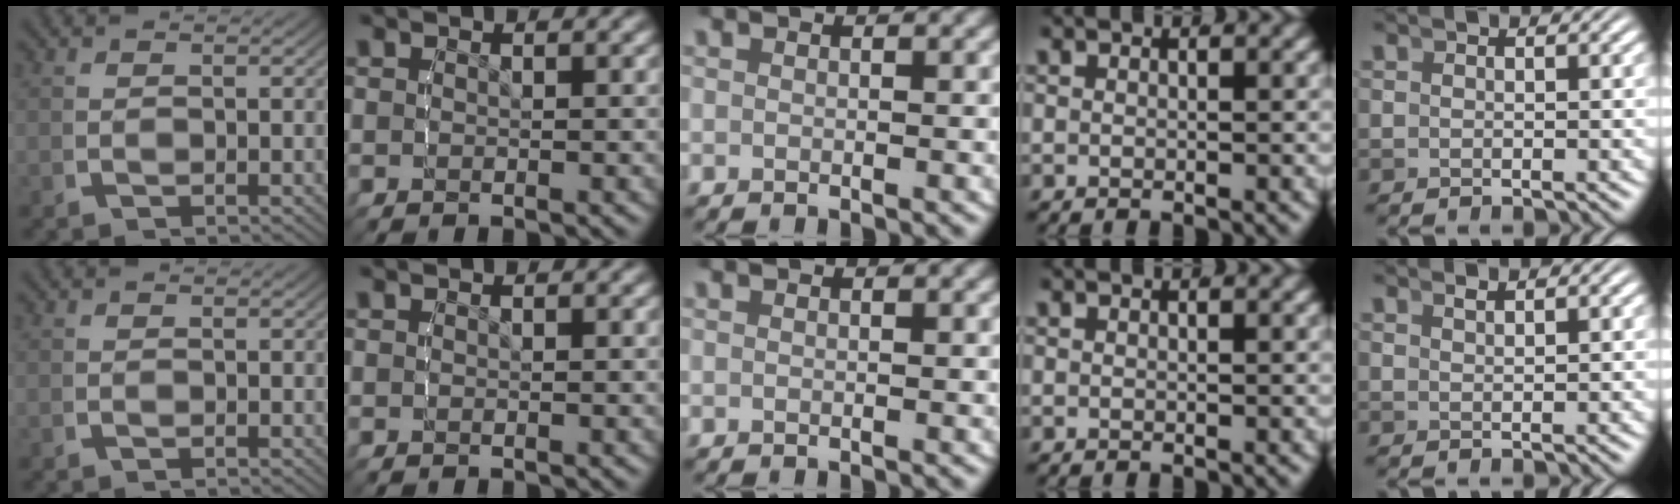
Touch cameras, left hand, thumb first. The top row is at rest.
{"little": {"total": 1.0, "force": [0.8, -0.6, -0.1], "torque": [0.013, 0.006, 0.018]}}